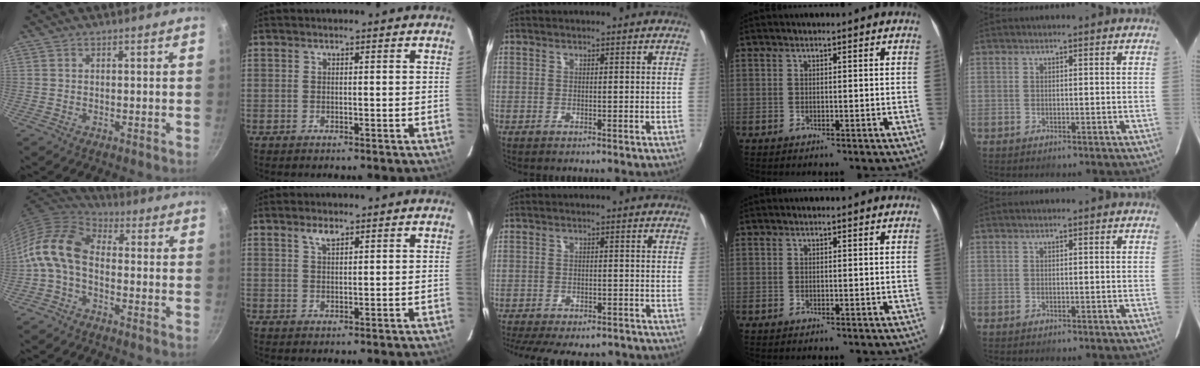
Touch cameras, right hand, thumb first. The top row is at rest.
{"thumb": {"total": 11.9, "force": [-1.9, 7.7, 8.9], "torque": [-0.173, 0.041, -0.061]}, "index": {"total": 2.2, "force": [1.5, 0.9, 1.3], "torque": [-0.023, 0.005, 0.029]}, "middle": {"total": 14.8, "force": [-12.6, 4.6, 6.4], "torque": [-0.140, -0.023, -0.168]}}